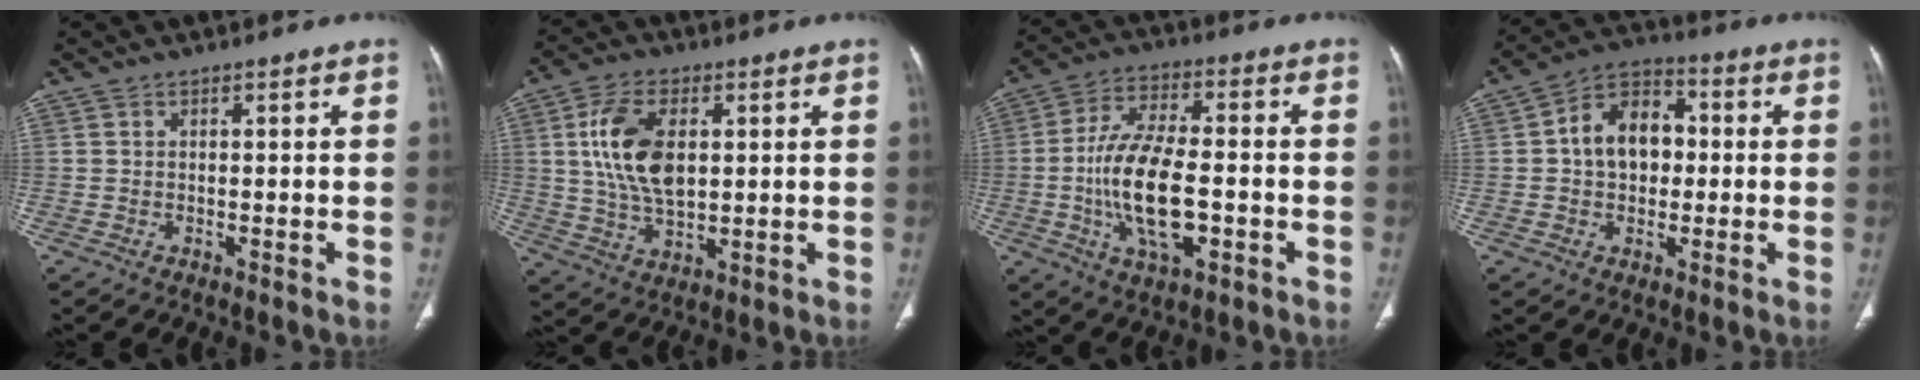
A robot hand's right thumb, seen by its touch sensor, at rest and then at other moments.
{"total": 12.7, "force": [2.5, 7.2, 10.1], "torque": [-0.186, -0.006, 0.050]}
{"total": 15.3, "force": [-2.9, 6.8, 13.4], "torque": [-0.248, 0.014, -0.050]}
{"total": 11.4, "force": [0.8, 8.2, 7.8], "torque": [-0.100, 0.025, 0.003]}